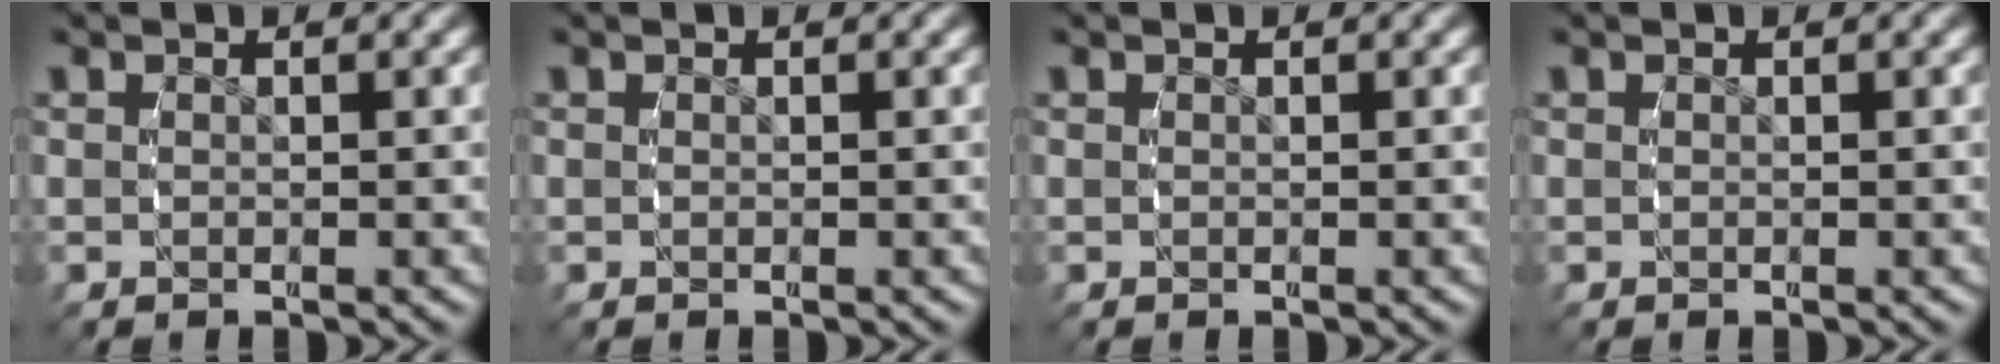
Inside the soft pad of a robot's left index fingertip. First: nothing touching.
{"total": 0.0}
{"total": 0.0}
{"total": 0.0}